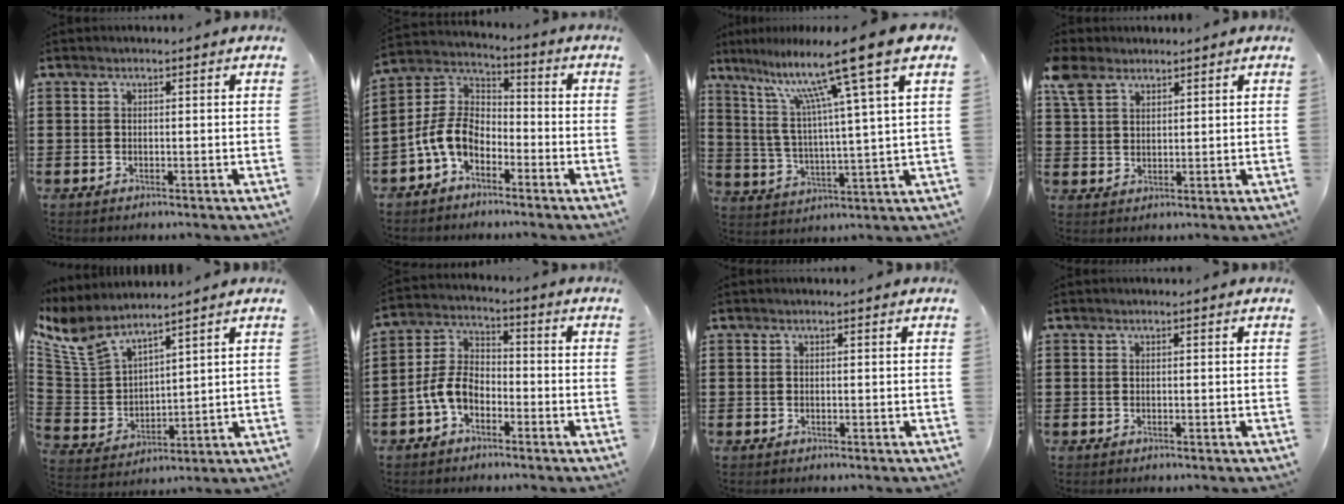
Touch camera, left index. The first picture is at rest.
{"total": 7.4, "force": [-3.9, 4.6, 4.4], "torque": [-0.124, -0.001, -0.086]}
{"total": 13.0, "force": [8.7, -0.6, 9.7], "torque": [-0.200, -0.049, 0.128]}
{"total": 4.7, "force": [3.4, 2.8, 1.6], "torque": [-0.045, 0.009, 0.066]}
{"total": 8.0, "force": [7.0, 2.3, 3.3], "torque": [-0.095, -0.032, 0.128]}
{"total": 6.0, "force": [-3.4, 3.5, 3.5], "torque": [-0.100, 0.004, -0.076]}
{"total": 0.0}
{"total": 0.0}